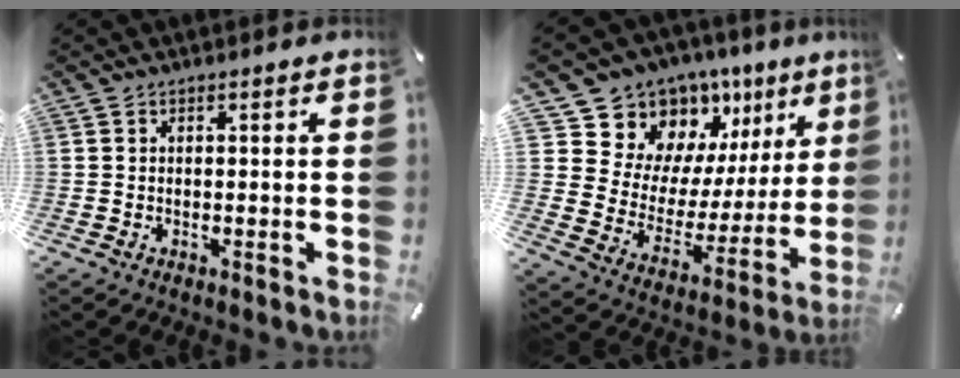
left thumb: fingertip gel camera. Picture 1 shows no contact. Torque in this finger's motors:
{"motor_torque": [1.87, 0.51, 1.38, -1.38, 0.05]}